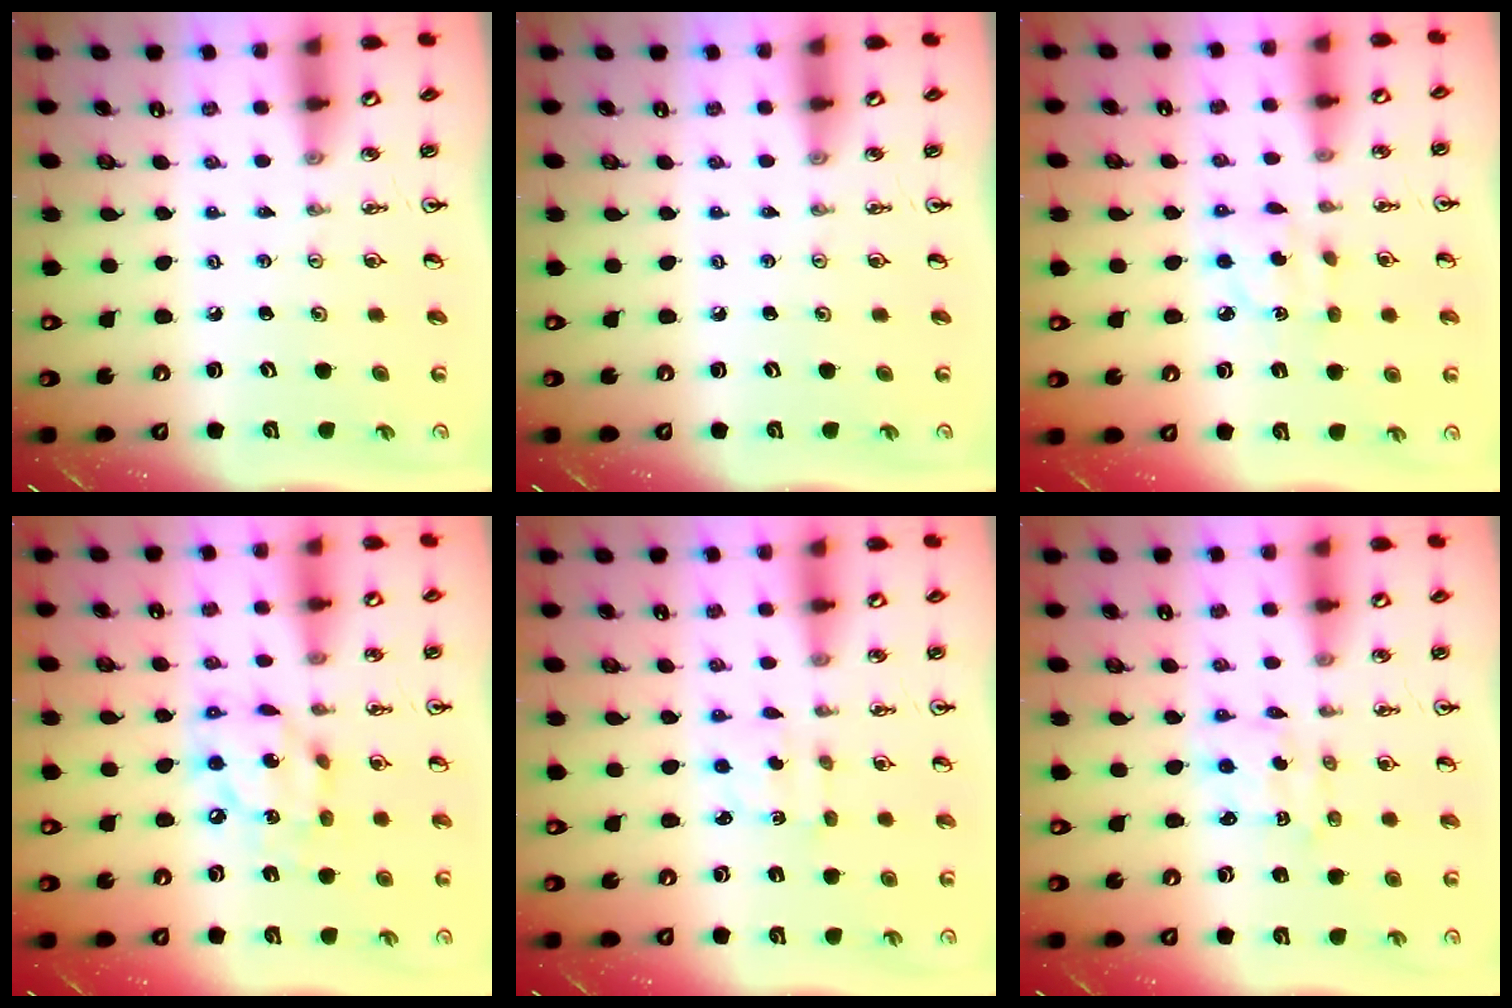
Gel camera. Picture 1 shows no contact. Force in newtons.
{"total": 0.0}
{"total": 4.2, "press": 4.2, "slide": 0.3}
{"total": 13.1, "press": 13.1, "slide": 1.4}
{"total": 2.1, "press": 2.0, "slide": 0.6}
{"total": 1.9, "press": 1.9, "slide": 0.4}